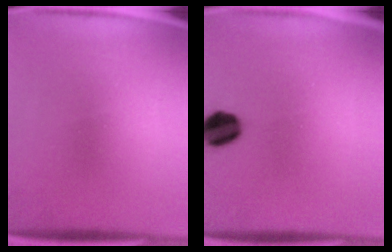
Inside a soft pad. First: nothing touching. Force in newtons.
{"total": 8.1}